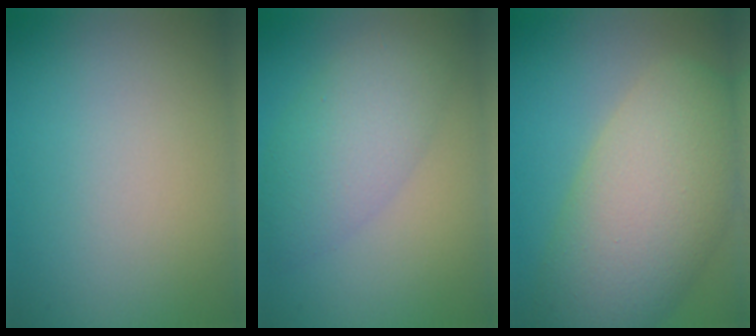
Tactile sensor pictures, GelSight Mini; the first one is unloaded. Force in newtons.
{"total": 5.3, "press": 5.3, "slide": 0.2}
{"total": 11.4, "press": 11.4, "slide": 0.8}